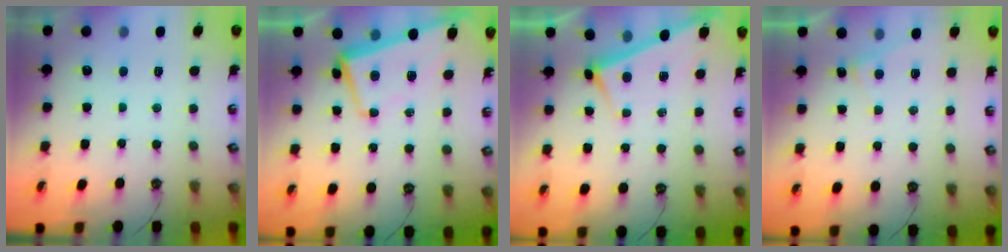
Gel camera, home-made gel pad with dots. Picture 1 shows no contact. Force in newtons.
{"total": 1.2, "press": 0.0, "slide": 1.2}
{"total": 3.7, "press": 3.7, "slide": 0.1}
{"total": 5.5, "press": 5.5, "slide": 0.2}